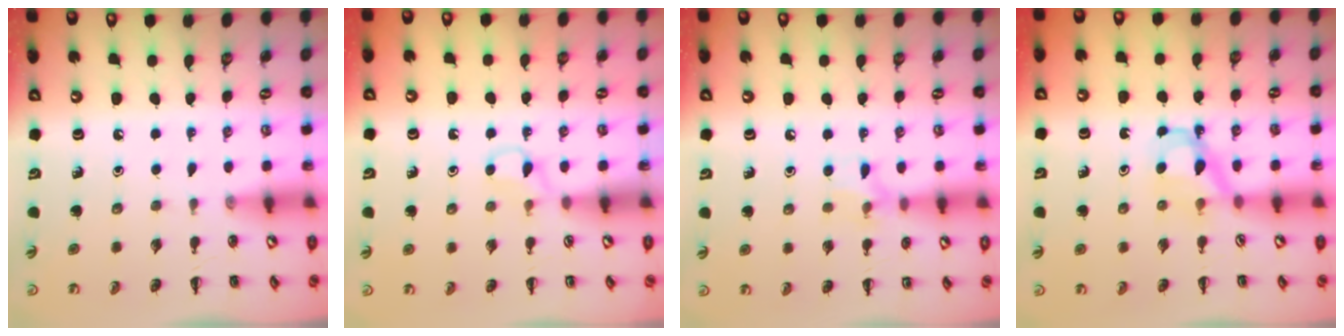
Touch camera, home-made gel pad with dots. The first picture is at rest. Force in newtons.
{"total": 4.7, "press": 4.5, "slide": 1.5}
{"total": 7.0, "press": 6.8, "slide": 1.8}
{"total": 4.1, "press": 3.9, "slide": 1.2}